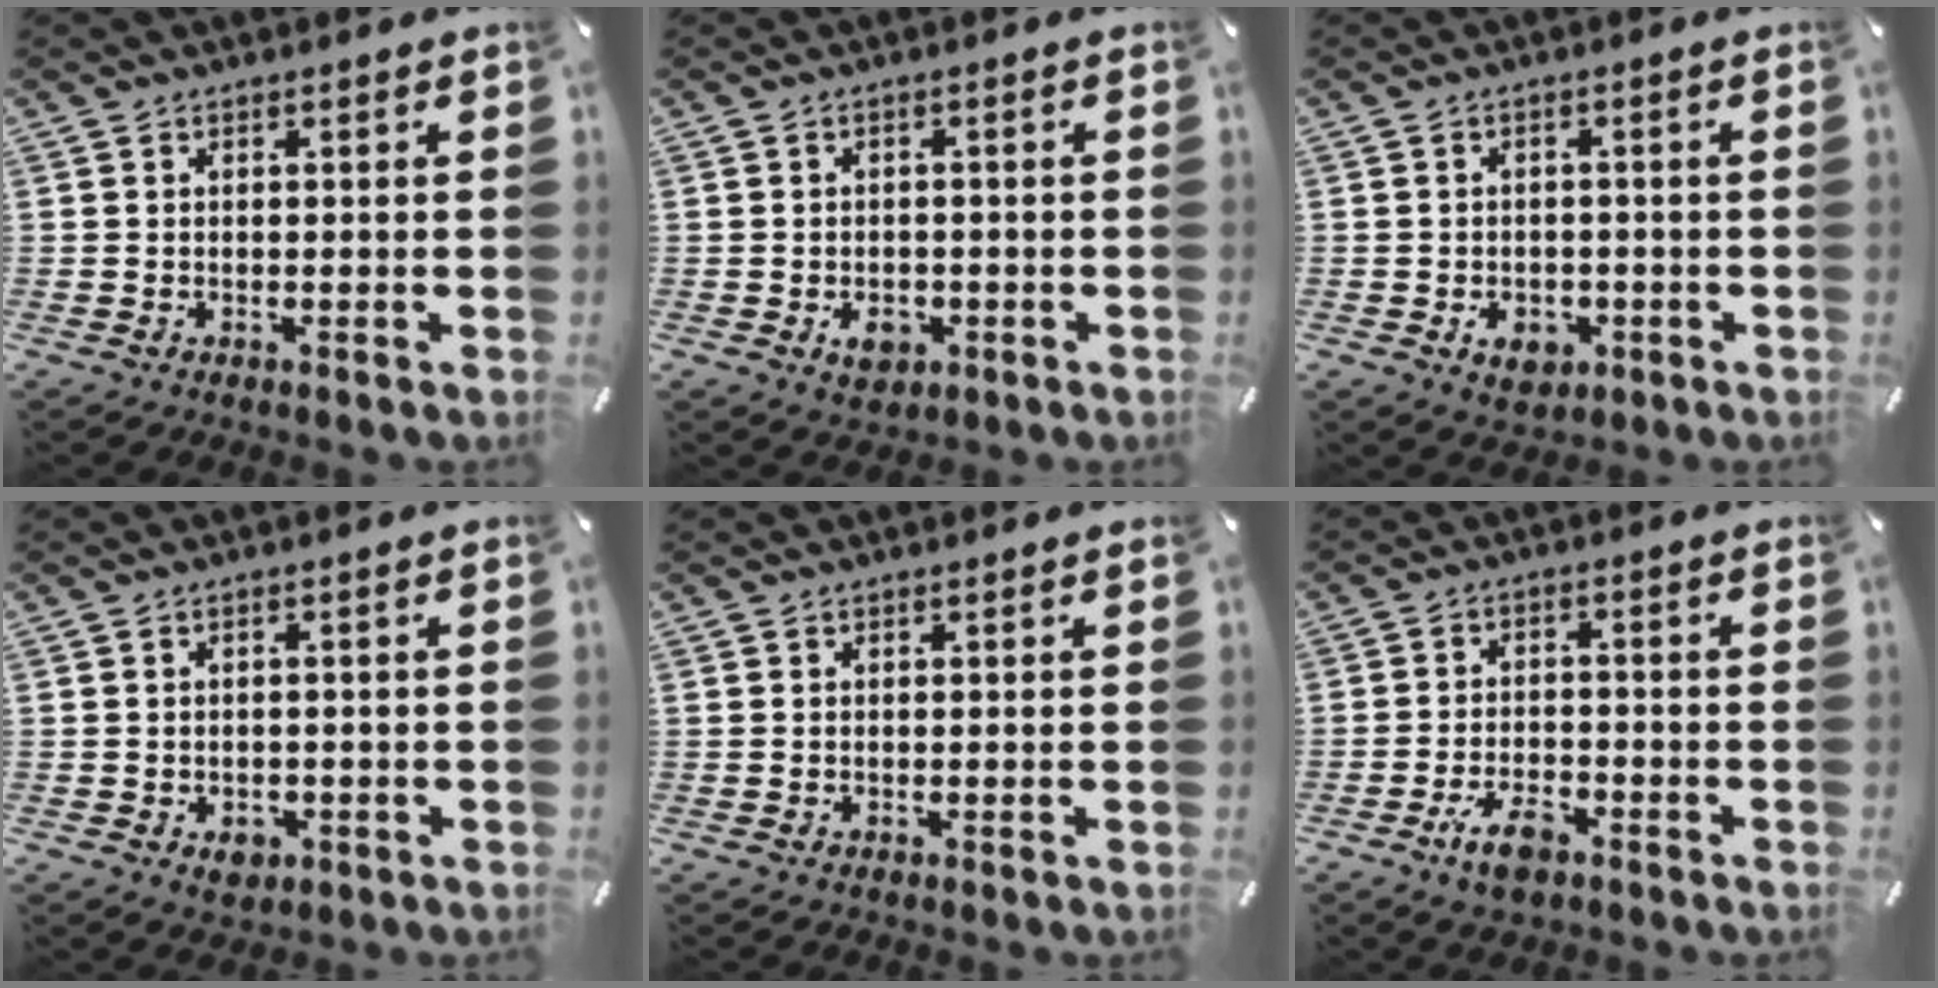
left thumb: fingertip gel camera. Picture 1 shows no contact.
{"total": 4.7, "force": [-1.6, 3.4, 2.8], "torque": [-0.050, 0.002, -0.031]}
{"total": 5.1, "force": [-2.0, 3.8, 2.7], "torque": [-0.047, 0.004, -0.036]}
{"total": 3.1, "force": [-1.3, 2.3, 1.6], "torque": [-0.025, 0.007, -0.022]}
{"total": 0.0}
{"total": 6.1, "force": [-3.9, 2.8, 3.7], "torque": [-0.073, 0.017, -0.070]}